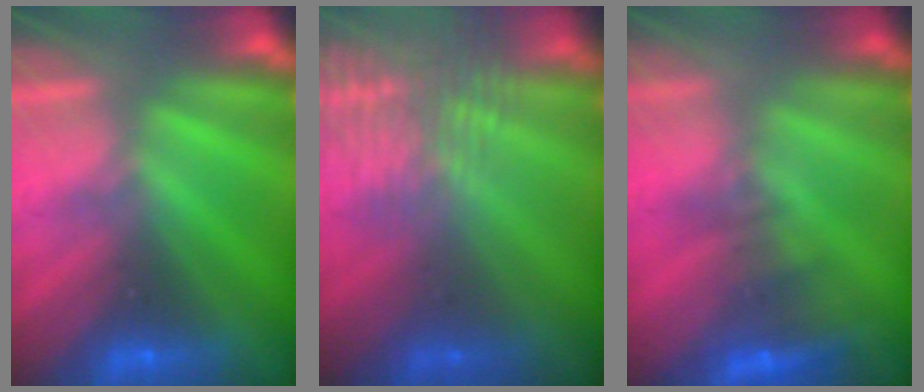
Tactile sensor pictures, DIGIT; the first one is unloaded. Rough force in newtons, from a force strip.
{"total": 3.4}
{"total": 4.6}